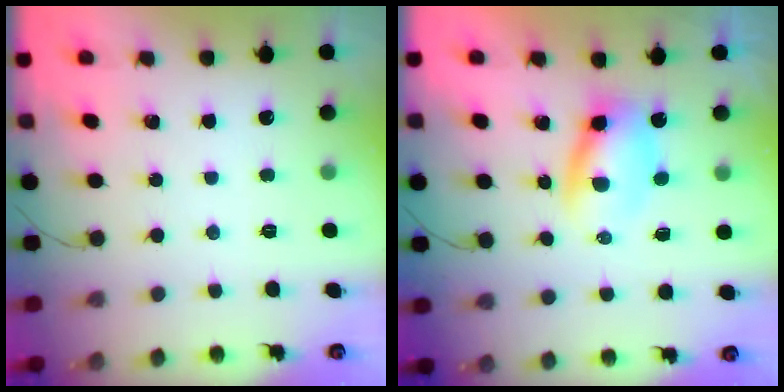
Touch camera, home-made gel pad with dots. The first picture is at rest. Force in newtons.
{"total": 5.2, "press": 5.1, "slide": 1.1}